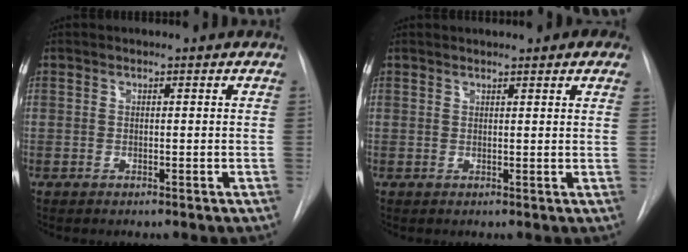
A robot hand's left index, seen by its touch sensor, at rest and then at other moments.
{"total": 6.5, "force": [5.2, 1.3, 3.6], "torque": [-0.047, 0.016, 0.052]}